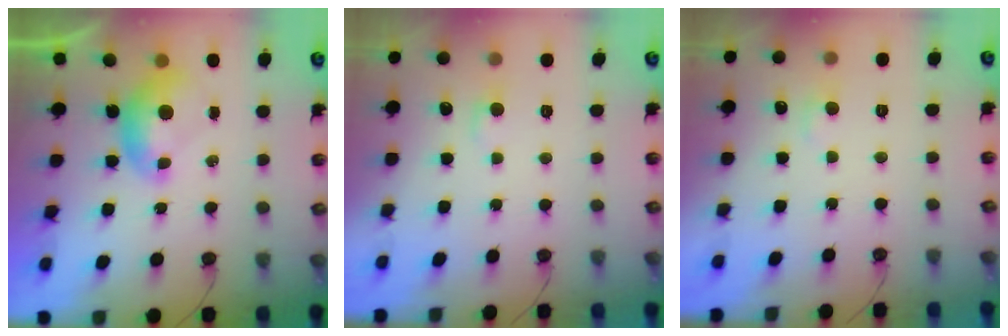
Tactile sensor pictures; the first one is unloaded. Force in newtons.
{"total": 1.3, "press": 1.2, "slide": 0.5}
{"total": 1.4, "press": 1.2, "slide": 0.7}